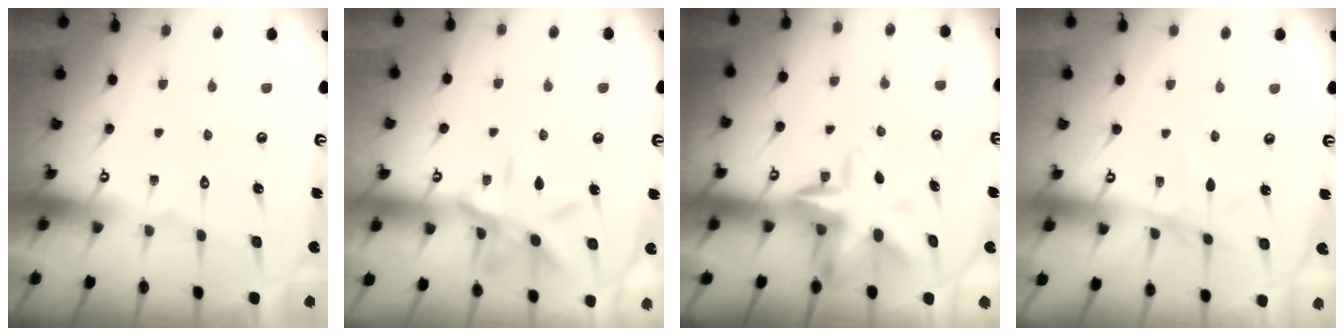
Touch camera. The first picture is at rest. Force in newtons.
{"total": 12.0, "press": 11.9, "slide": 0.8}
{"total": 8.3, "press": 8.1, "slide": 1.5}
{"total": 3.2, "press": 3.2, "slide": 0.2}